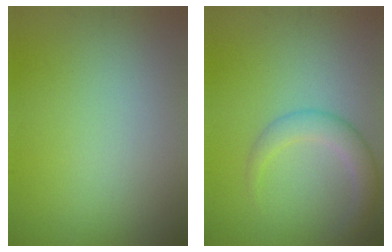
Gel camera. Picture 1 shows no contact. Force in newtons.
{"total": 2.9, "press": 2.9, "slide": 0.2}